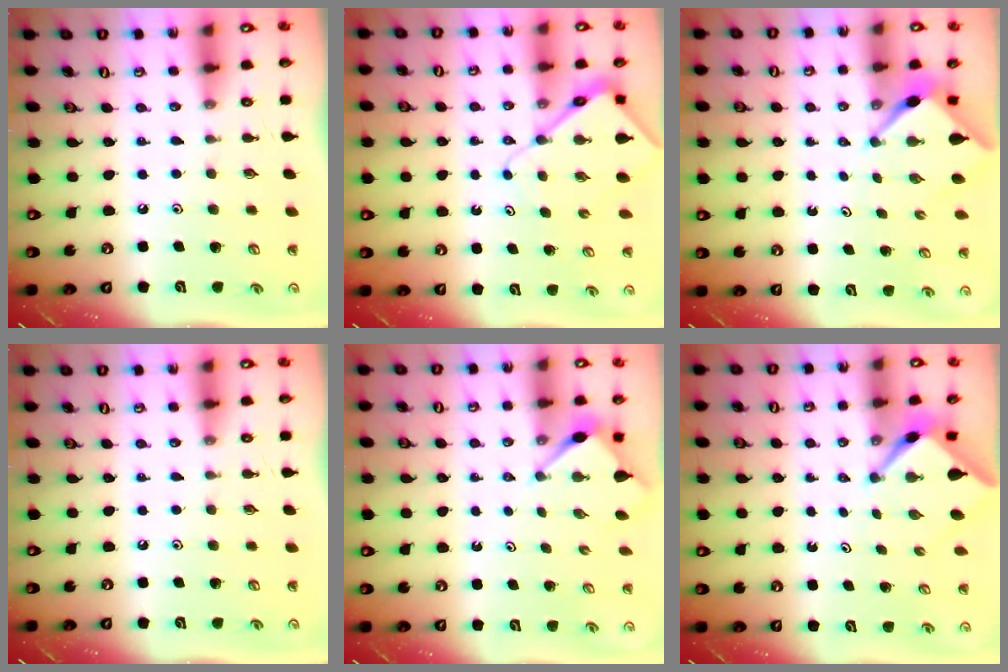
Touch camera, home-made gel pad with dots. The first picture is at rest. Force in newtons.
{"total": 7.7, "press": 7.7, "slide": 0.8}
{"total": 2.8, "press": 2.8, "slide": 0.3}
{"total": 0.0}
{"total": 3.4, "press": 3.4, "slide": 0.3}
{"total": 2.8, "press": 2.8, "slide": 0.3}